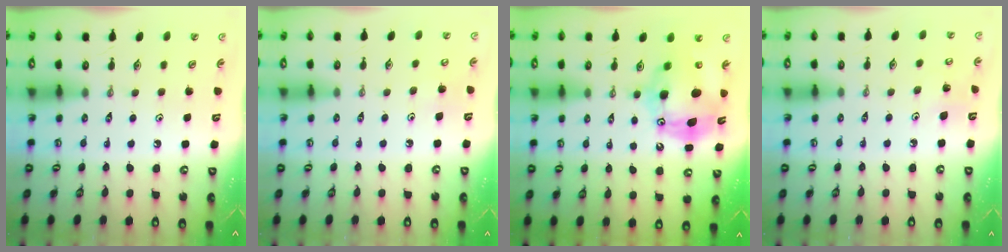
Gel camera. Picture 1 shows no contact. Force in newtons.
{"total": 5.0, "press": 5.0, "slide": 0.4}
{"total": 15.5, "press": 15.3, "slide": 2.8}
{"total": 4.8, "press": 4.7, "slide": 0.9}